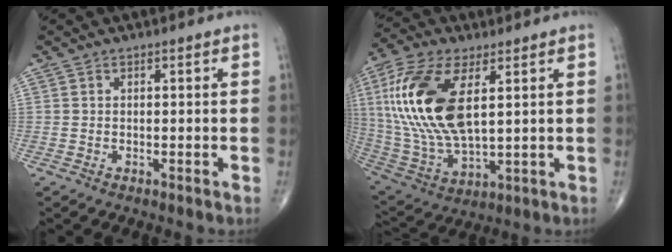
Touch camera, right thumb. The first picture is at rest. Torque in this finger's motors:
{"motor_torque": [-0.41, 3.34, 2.10, 0.66, 0.78]}